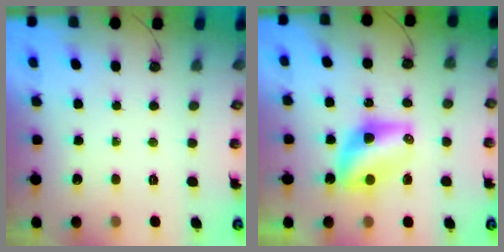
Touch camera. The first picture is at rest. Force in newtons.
{"total": 8.3, "press": 8.3, "slide": 0.6}